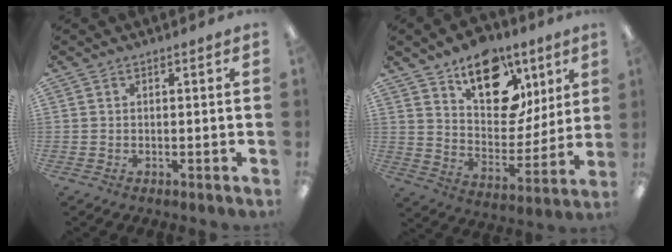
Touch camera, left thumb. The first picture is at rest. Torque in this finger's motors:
{"motor_torque": [0.44, 0.32, 1.14, -1.23, 0.14]}